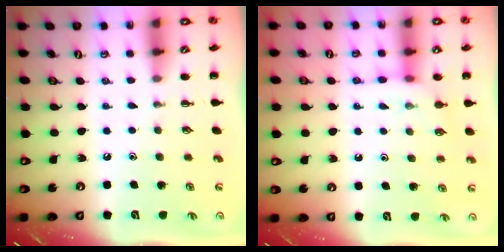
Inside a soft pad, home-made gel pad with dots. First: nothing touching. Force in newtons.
{"total": 8.4, "press": 8.4, "slide": 0.5}